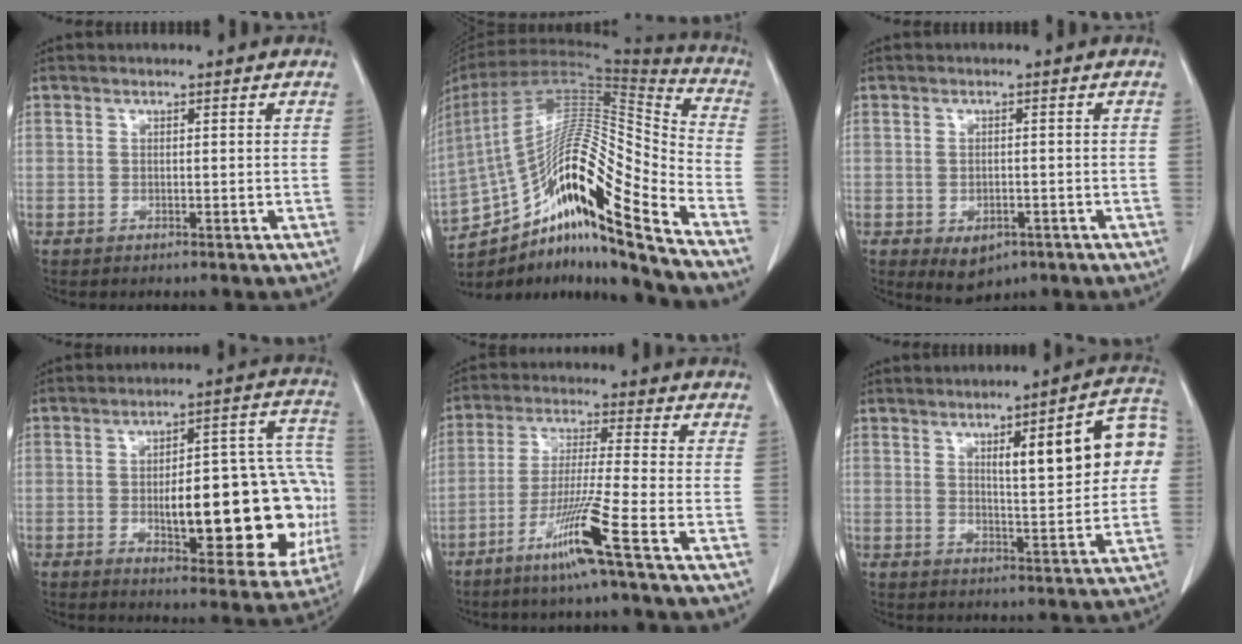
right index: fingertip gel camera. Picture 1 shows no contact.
{"total": 25.9, "force": [-16.0, 2.9, 20.1], "torque": [-0.358, 0.013, -0.283]}
{"total": 4.3, "force": [-2.2, 2.8, 2.5], "torque": [-0.036, -0.003, -0.018]}
{"total": 23.3, "force": [-3.4, 7.6, 21.8], "torque": [-0.217, 0.037, -0.023]}
{"total": 9.6, "force": [-5.3, -1.8, 7.8], "torque": [-0.147, -0.026, -0.108]}
{"total": 13.3, "force": [3.0, 2.3, 12.8], "torque": [-0.167, 0.026, 0.039]}